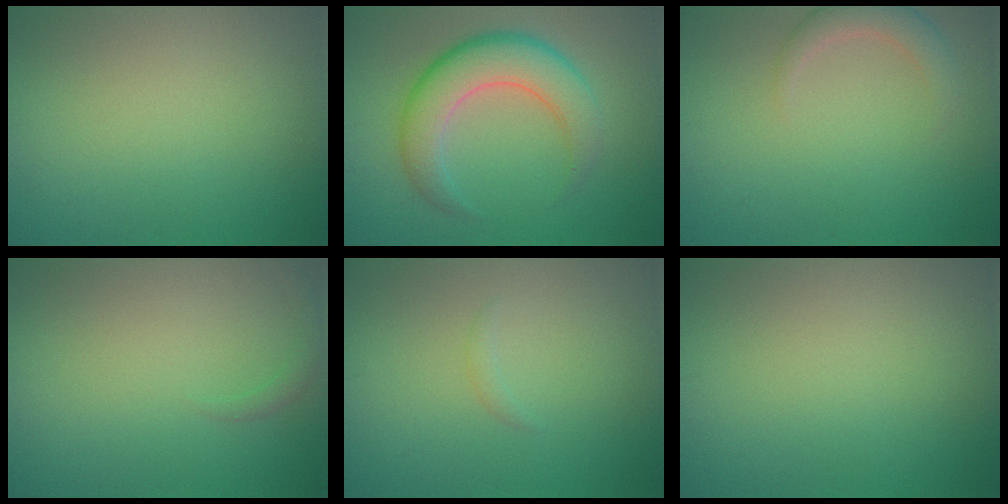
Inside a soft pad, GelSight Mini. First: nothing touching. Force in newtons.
{"total": 6.2, "press": 6.2, "slide": 0.3}
{"total": 2.4, "press": 2.3, "slide": 0.3}
{"total": 0.8, "press": 0.8, "slide": 0.1}
{"total": 0.5, "press": 0.5, "slide": 0.1}
{"total": 0.0}